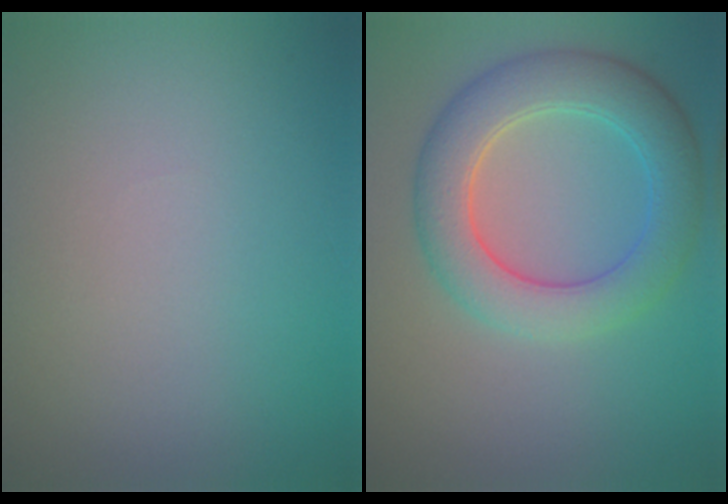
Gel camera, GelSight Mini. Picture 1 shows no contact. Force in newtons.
{"total": 6.2, "press": 6.2, "slide": 0.2}